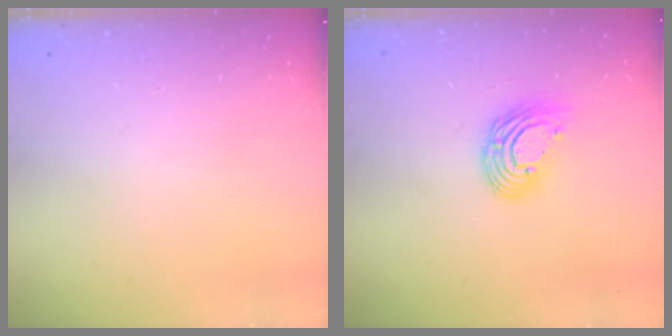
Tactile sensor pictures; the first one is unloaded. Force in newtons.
{"total": 11.0, "press": 10.9, "slide": 1.1}